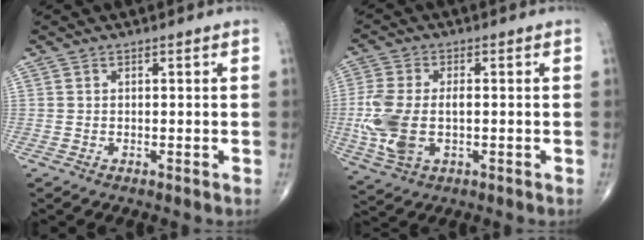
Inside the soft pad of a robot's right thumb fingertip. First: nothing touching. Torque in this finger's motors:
{"motor_torque": [1.51, 1.47, 1.29, -0.49, 0.13]}